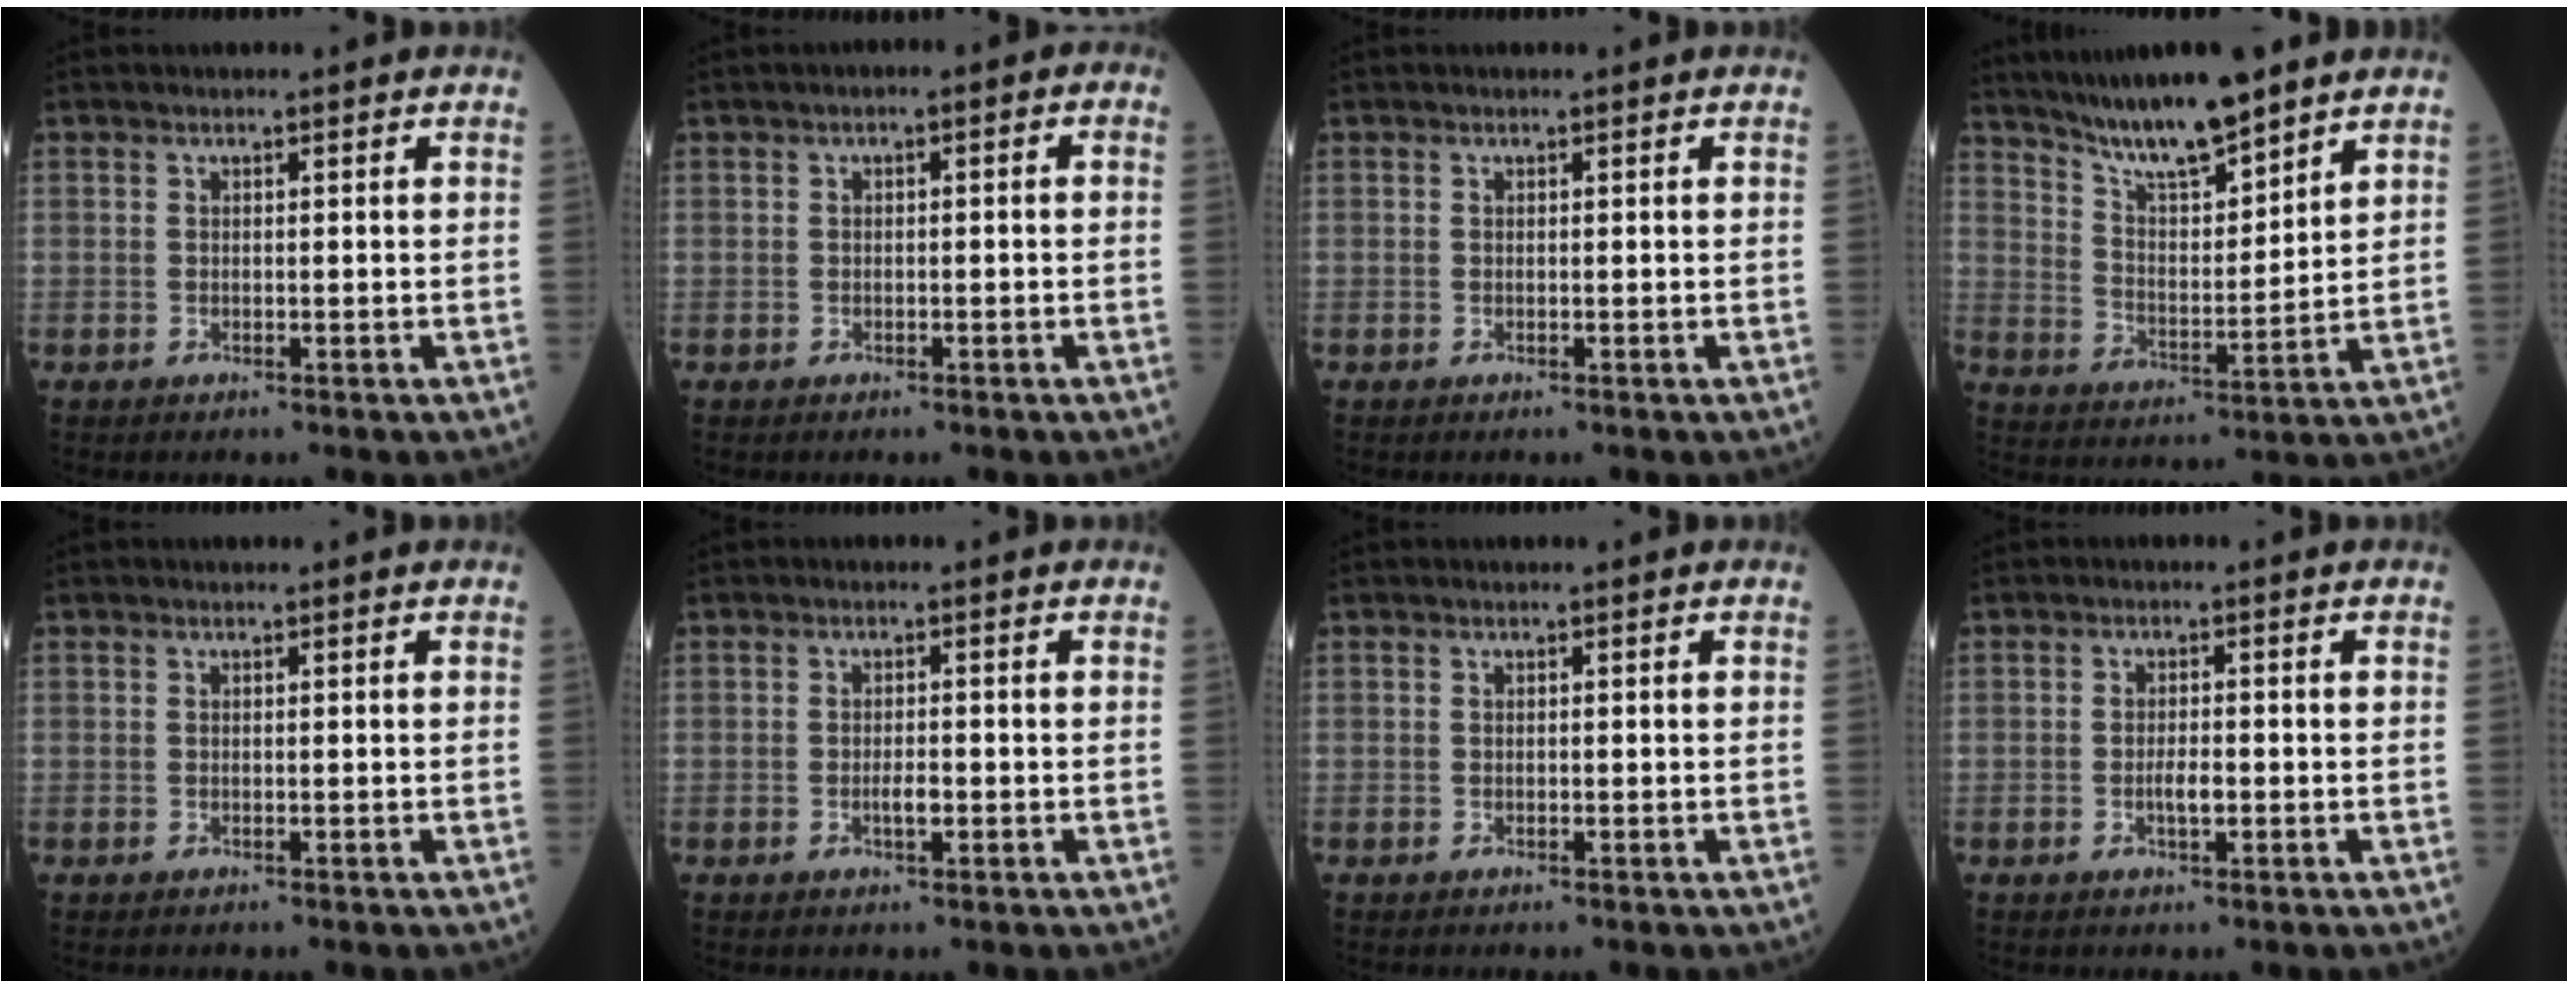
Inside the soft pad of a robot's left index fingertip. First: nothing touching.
{"total": 1.8, "force": [-0.1, 0.8, 1.7], "torque": [-0.018, 0.013, -0.007]}
{"total": 0.0}
{"total": 12.0, "force": [10.1, 1.2, 6.5], "torque": [-0.119, 0.005, 0.184]}
{"total": 0.0}
{"total": 1.7, "force": [-0.6, 0.5, 1.5], "torque": [-0.027, 0.001, -0.010]}
{"total": 0.0}
{"total": 2.2, "force": [-0.7, 0.7, 2.0], "torque": [-0.037, 0.002, -0.012]}